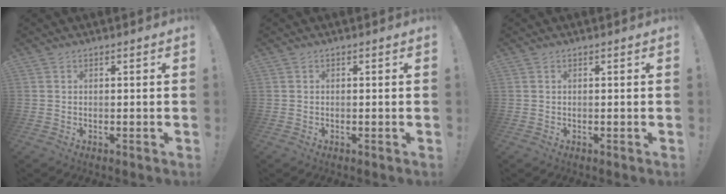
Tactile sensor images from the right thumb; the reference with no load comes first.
{"total": 0.0}
{"total": 0.0}